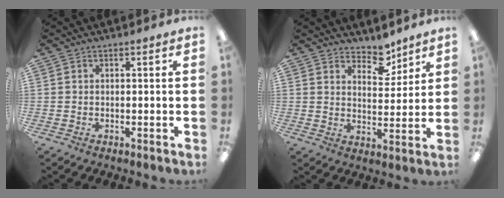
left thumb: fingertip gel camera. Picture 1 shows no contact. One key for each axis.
{"total": 6.9, "fx": 5.9, "fy": 3.1, "fz": 1.9, "tx": -0.015, "ty": -0.040, "tz": 0.105}